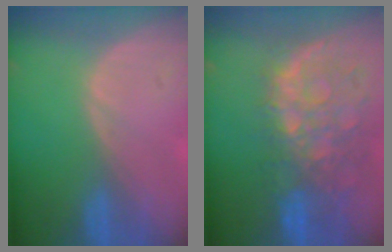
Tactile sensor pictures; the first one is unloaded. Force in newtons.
{"total": 11.2, "press": 9.8, "slide": 5.5}